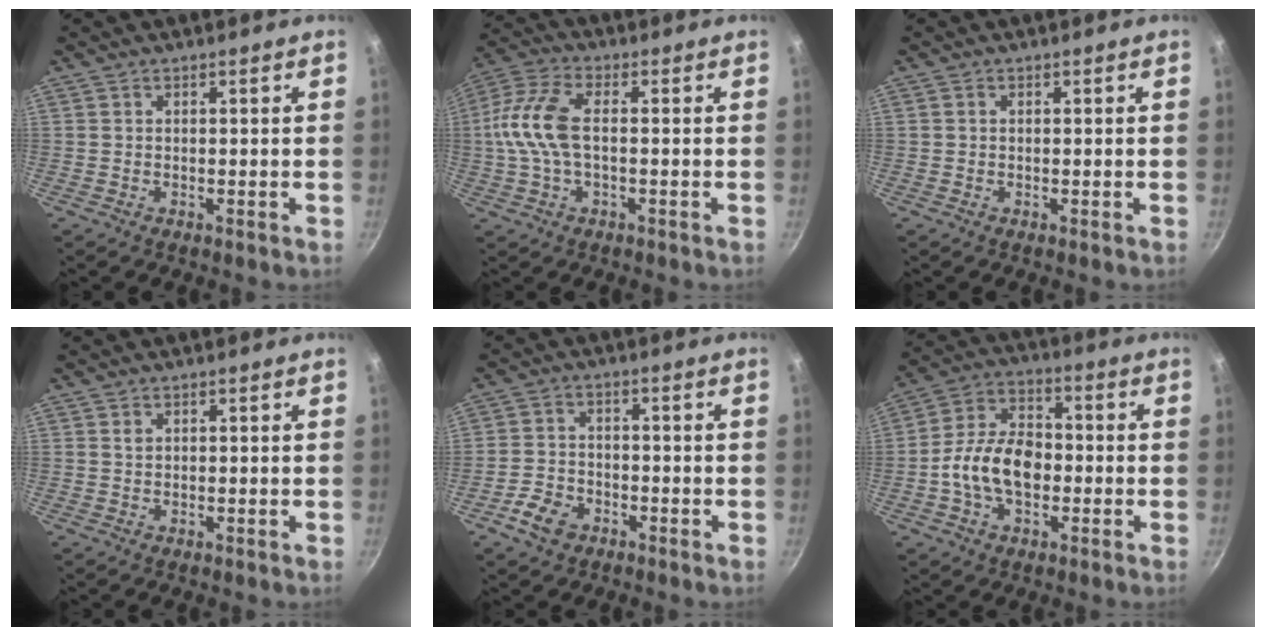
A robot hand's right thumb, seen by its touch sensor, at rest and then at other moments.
{"total": 11.2, "force": [0.0, 5.7, 9.6], "torque": [-0.206, 0.025, -0.014]}
{"total": 0.0}
{"total": 0.8, "force": [0.4, 0.6, 0.4], "torque": [-0.006, -0.001, 0.007]}
{"total": 6.0, "force": [-3.4, 4.1, 2.8], "torque": [-0.049, 0.027, -0.066]}
{"total": 12.4, "force": [-2.3, 8.1, 9.1], "torque": [-0.136, 0.032, -0.054]}